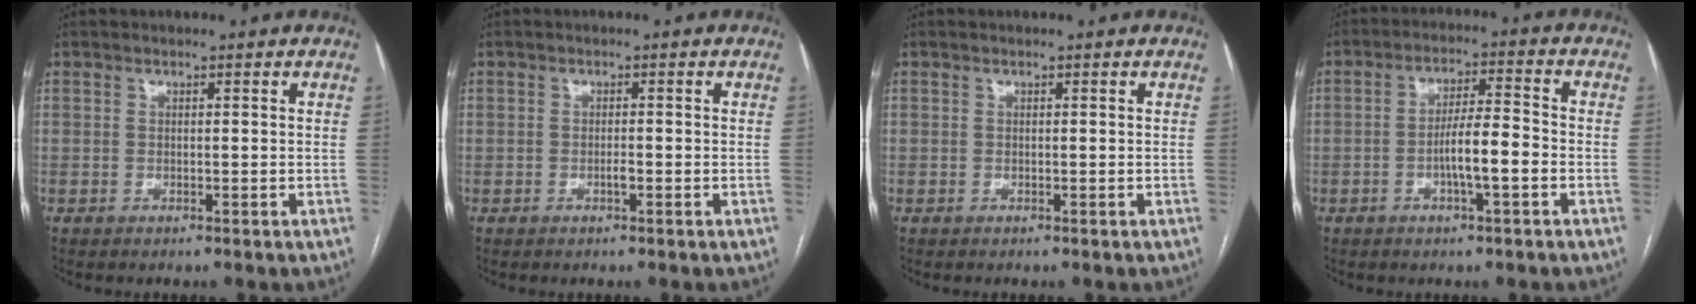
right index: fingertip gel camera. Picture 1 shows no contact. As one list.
[{"total": 1.0, "force": [-0.4, 0.2, 0.9], "torque": [-0.018, 0.001, -0.008]}, {"total": 0.0}, {"total": 6.5, "force": [-2.0, 0.8, 6.2], "torque": [-0.115, 0.009, -0.036]}]